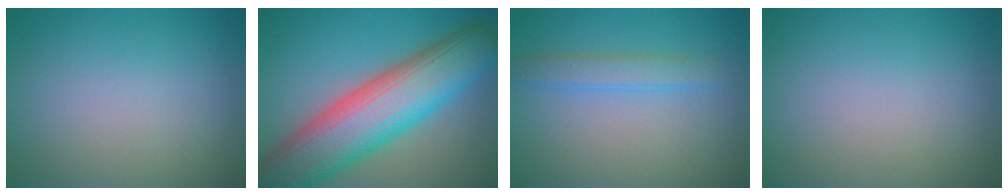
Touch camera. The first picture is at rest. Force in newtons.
{"total": 12.8, "press": 12.7, "slide": 0.8}
{"total": 2.2, "press": 2.2, "slide": 0.1}
{"total": 0.0}